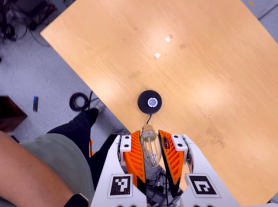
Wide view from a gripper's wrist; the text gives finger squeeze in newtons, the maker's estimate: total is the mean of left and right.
{"total": 19.8, "left": 21.1, "right": 18.5}